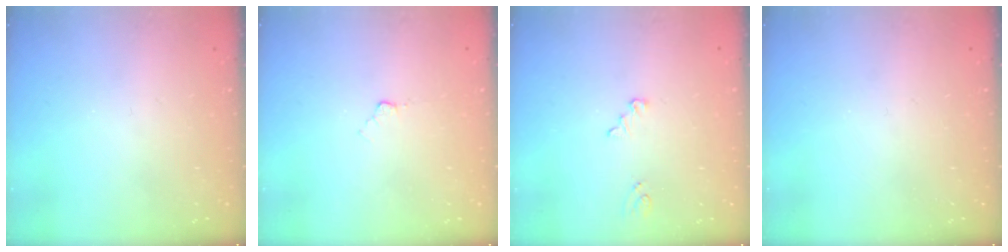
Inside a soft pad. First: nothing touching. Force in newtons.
{"total": 3.4, "press": 3.4, "slide": 0.5}
{"total": 2.6, "press": 2.5, "slide": 0.3}
{"total": 0.0}